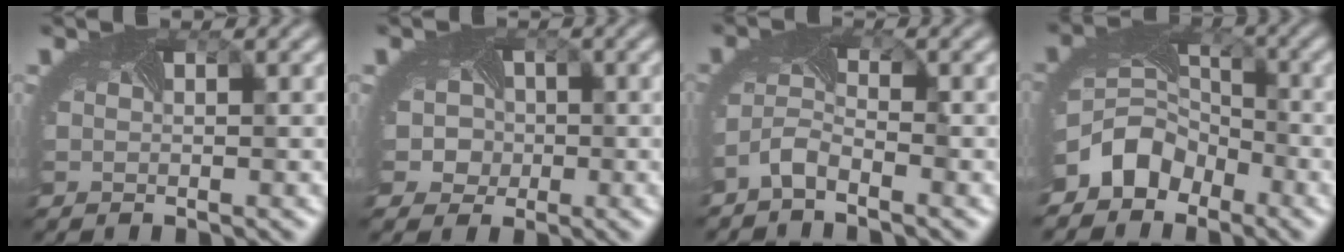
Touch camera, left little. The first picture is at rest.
{"total": 4.6, "force": [-0.4, 4.2, 1.7], "torque": [-0.013, 0.010, -0.027]}
{"total": 2.2, "force": [-2.0, 0.4, 0.9], "torque": [-0.032, -0.002, -0.045]}
{"total": 5.2, "force": [-3.5, 3.5, 1.5], "torque": [-0.024, -0.005, -0.073]}